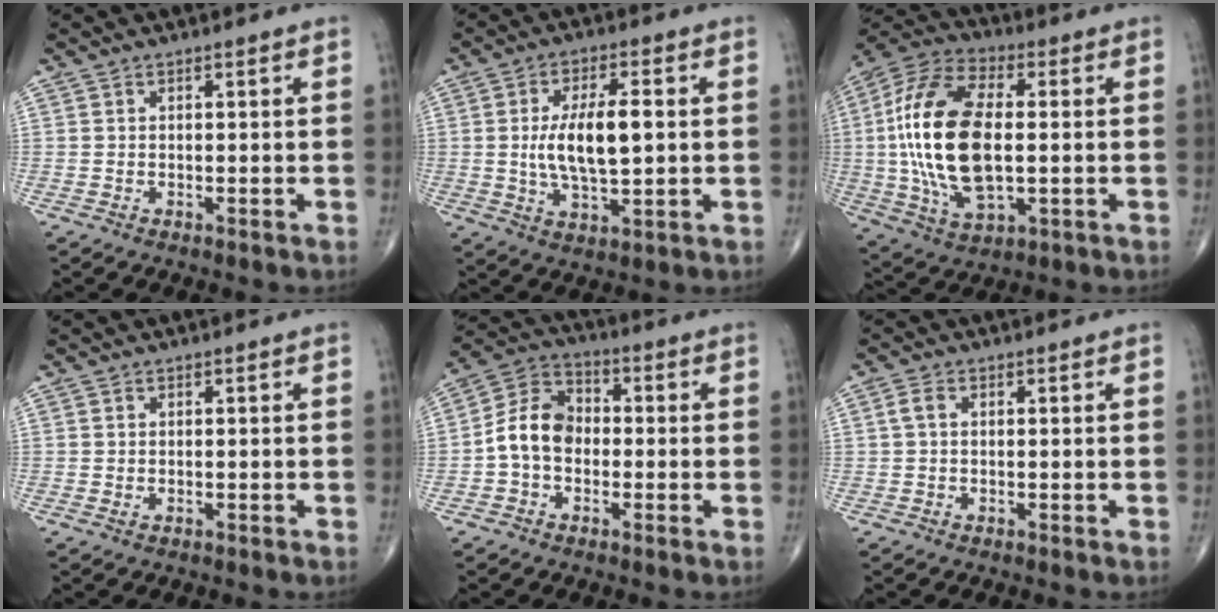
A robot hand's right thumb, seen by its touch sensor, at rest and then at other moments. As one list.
[{"total": 11.0, "force": [0.6, 4.4, 10.0], "torque": [-0.181, -0.004, 0.011]}, {"total": 22.2, "force": [0.1, 11.1, 19.2], "torque": [-0.400, 0.004, 0.002]}, {"total": 0.6, "force": [0.0, 0.5, 0.4], "torque": [-0.008, 0.001, 0.001]}, {"total": 9.2, "force": [-1.3, 6.9, 6.0], "torque": [-0.096, 0.035, -0.041]}, {"total": 1.9, "force": [0.2, 1.2, 1.4], "torque": [-0.030, 0.006, 0.003]}]